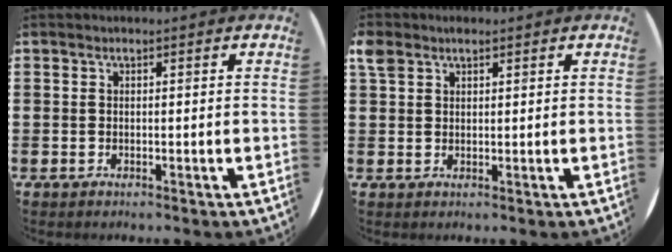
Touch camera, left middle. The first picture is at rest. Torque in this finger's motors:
{"motor_torque": [0.78, -0.68, 0.37, 0.09]}